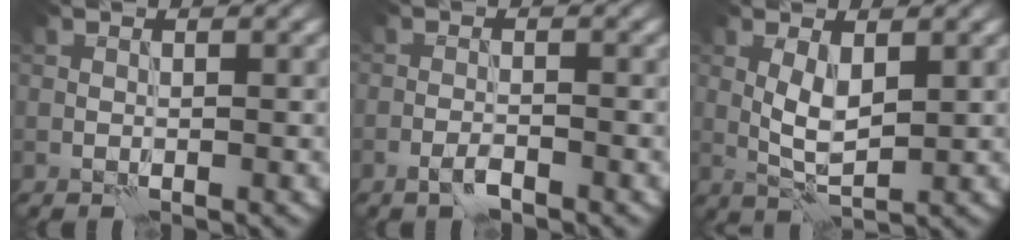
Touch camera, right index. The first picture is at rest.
{"total": 1.4, "force": [-1.0, 0.3, 0.9], "torque": [-0.019, 0.002, -0.025]}
{"total": 3.0, "force": [0.8, 1.2, 2.6], "torque": [-0.058, -0.002, 0.016]}